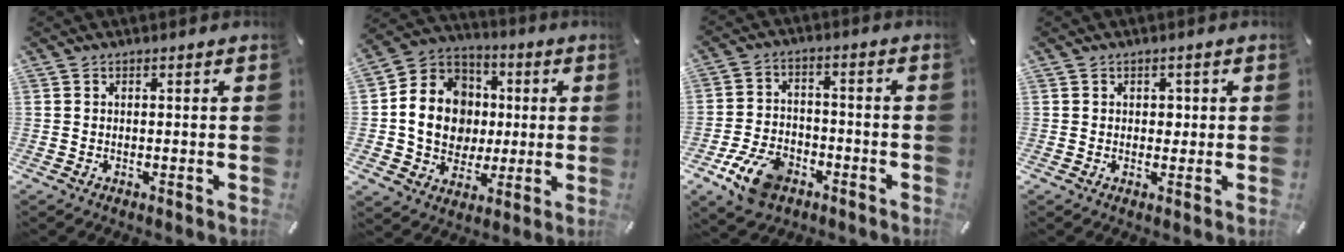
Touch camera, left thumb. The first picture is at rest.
{"total": 15.3, "force": [-0.4, 13.8, 6.6], "torque": [-0.137, 0.013, 0.002]}
{"total": 11.6, "force": [-6.2, 7.3, 6.4], "torque": [-0.132, 0.037, -0.110]}
{"total": 1.2, "force": [0.1, 1.1, 0.5], "torque": [-0.002, 0.002, -0.003]}